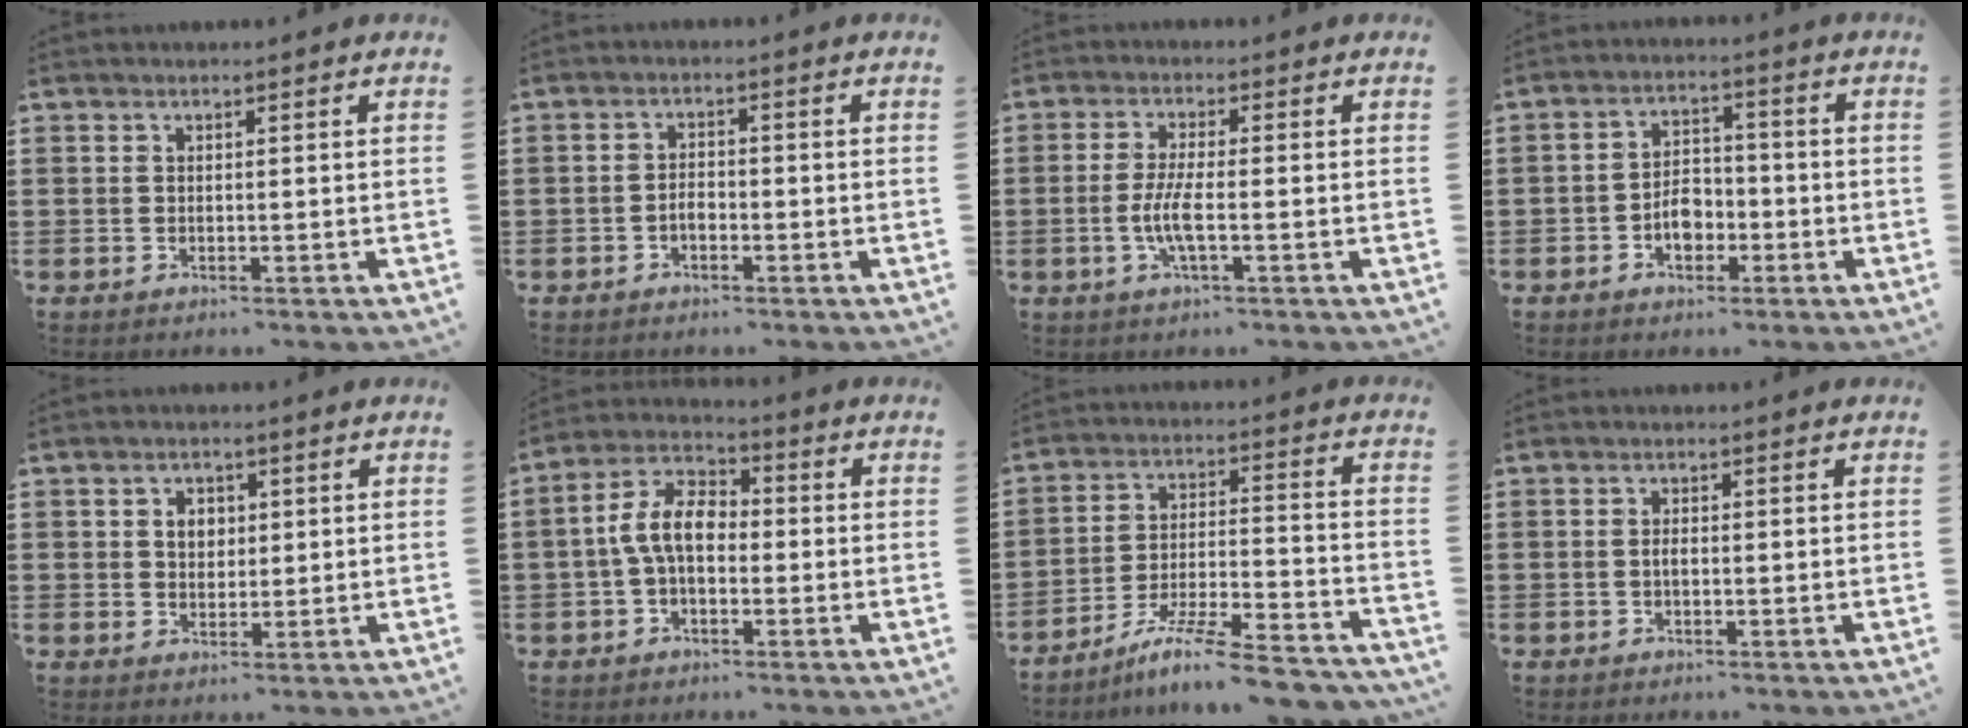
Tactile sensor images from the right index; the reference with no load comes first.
{"total": 2.1, "force": [-0.9, 1.2, 1.4], "torque": [-0.030, 0.004, -0.018]}
{"total": 5.0, "force": [-1.3, 1.0, 4.7], "torque": [-0.110, -0.009, -0.033]}
{"total": 4.7, "force": [-1.8, 3.1, 2.9], "torque": [-0.040, 0.002, -0.037]}
{"total": 2.9, "force": [0.6, 2.3, 1.7], "torque": [-0.040, 0.011, 0.009]}
{"total": 7.8, "force": [-0.6, 4.4, 6.4], "torque": [-0.152, 0.005, -0.020]}
{"total": 9.9, "force": [-8.3, 0.5, 5.5], "torque": [-0.096, 0.006, -0.164]}
{"total": 1.3, "force": [-0.3, 0.5, 1.2], "torque": [-0.023, -0.001, -0.004]}